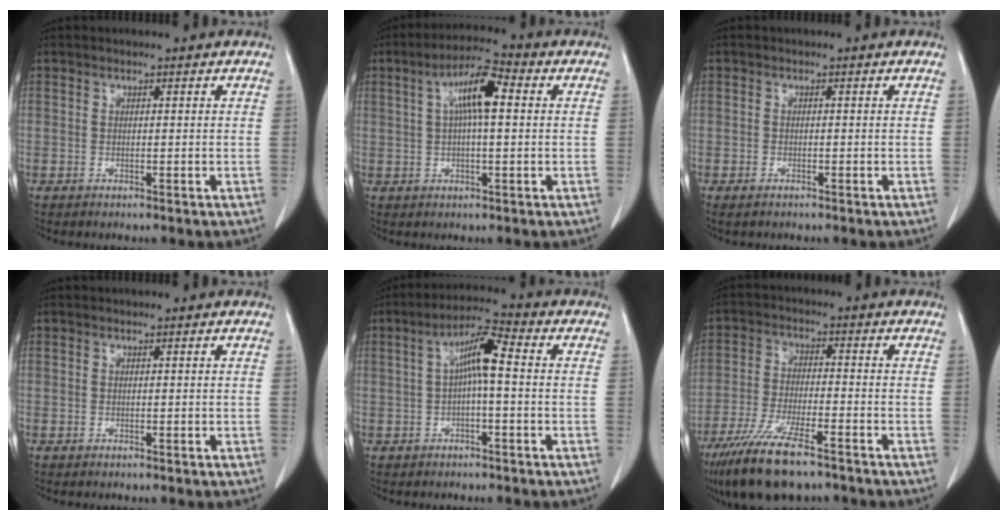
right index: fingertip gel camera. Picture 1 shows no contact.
{"total": 8.2, "force": [1.8, 1.7, 7.8], "torque": [-0.146, 0.024, 0.027]}
{"total": 1.3, "force": [-0.8, 0.6, 0.7], "torque": [-0.013, 0.000, -0.013]}
{"total": 0.0}
{"total": 6.5, "force": [0.3, 1.0, 6.4], "torque": [-0.119, 0.023, 0.001]}
{"total": 12.8, "force": [-9.1, 2.8, 8.5], "torque": [-0.165, -0.031, -0.164]}